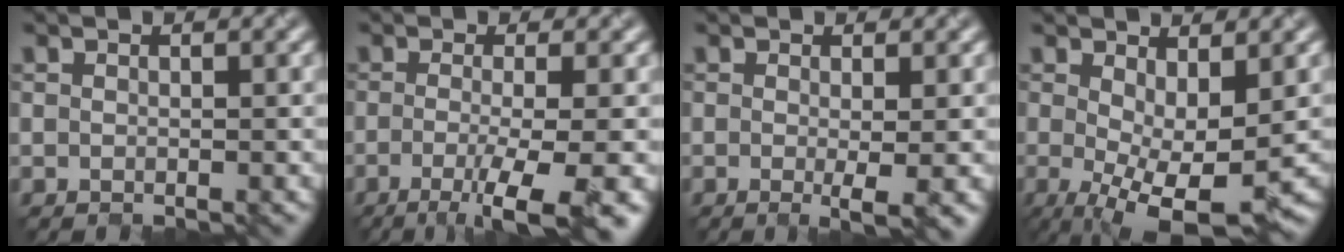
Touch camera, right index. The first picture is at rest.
{"total": 7.4, "force": [-2.9, 1.9, 6.5], "torque": [-0.085, -0.015, -0.045]}
{"total": 2.4, "force": [-0.4, 0.3, 2.4], "torque": [-0.036, -0.010, -0.004]}
{"total": 7.6, "force": [-1.2, 2.5, 7.0], "torque": [-0.120, -0.017, -0.012]}